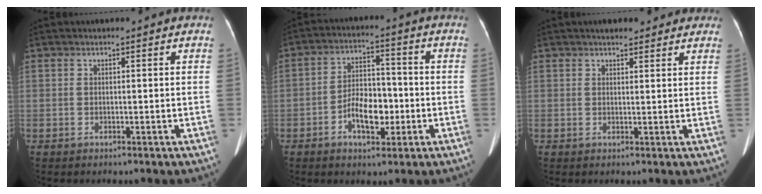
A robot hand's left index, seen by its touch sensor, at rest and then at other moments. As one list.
[{"total": 7.8, "force": [-2.6, 3.9, 6.3], "torque": [-0.119, 0.014, -0.043]}, {"total": 6.2, "force": [5.1, 2.2, 2.8], "torque": [-0.020, 0.019, 0.062]}]